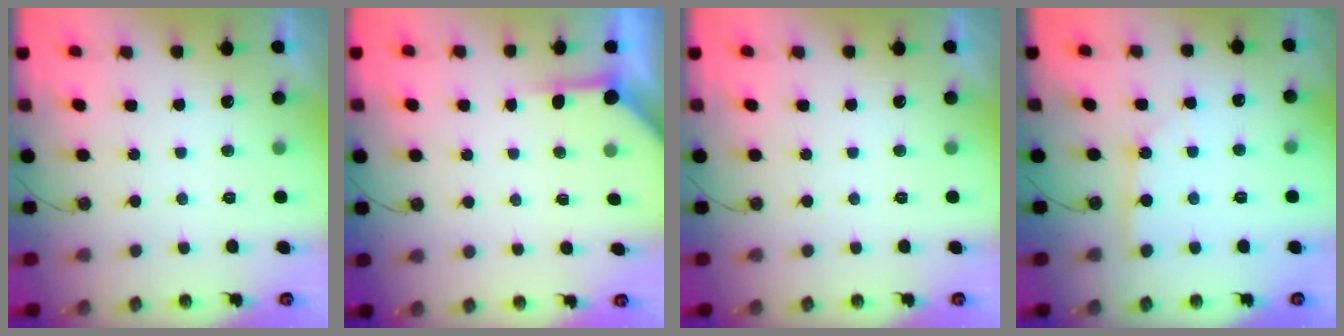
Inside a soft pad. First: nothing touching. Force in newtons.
{"total": 3.9, "press": 3.9, "slide": 0.4}
{"total": 0.0}
{"total": 1.8, "press": 1.7, "slide": 0.3}